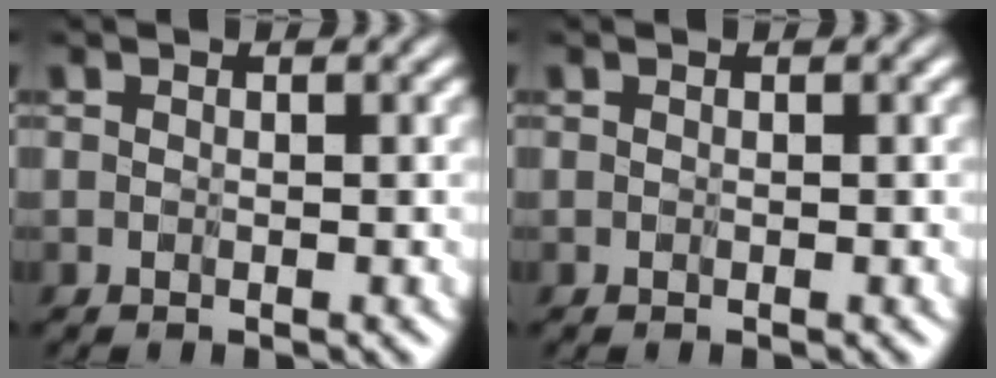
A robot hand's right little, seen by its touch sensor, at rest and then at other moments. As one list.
[{"total": 0.0}]